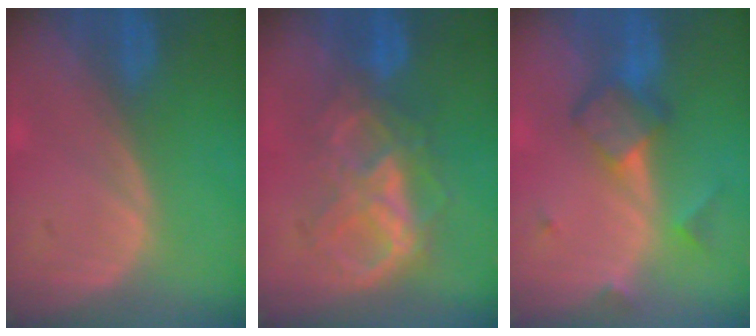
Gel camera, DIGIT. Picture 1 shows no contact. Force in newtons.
{"total": 7.4, "press": 7.4, "slide": 0.4}
{"total": 5.8, "press": 5.4, "slide": 2.2}